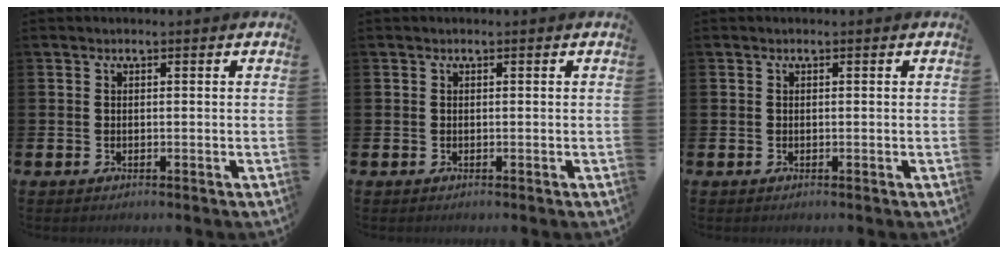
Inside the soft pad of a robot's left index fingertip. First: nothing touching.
{"total": 0.0}
{"total": 0.0}